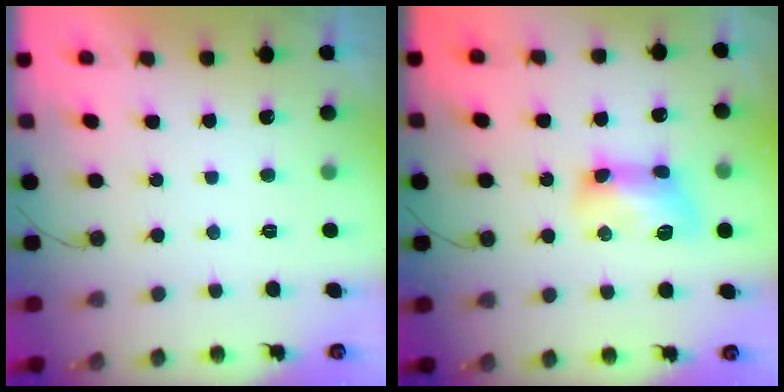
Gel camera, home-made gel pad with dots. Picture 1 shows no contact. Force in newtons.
{"total": 10.5, "press": 10.4, "slide": 0.9}